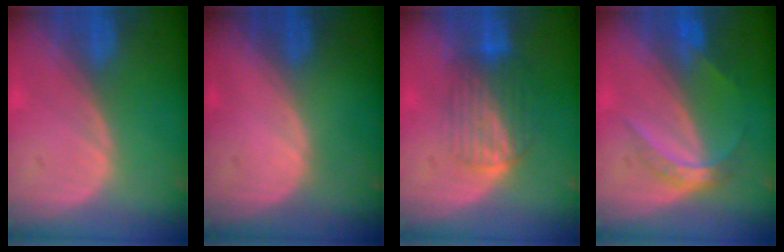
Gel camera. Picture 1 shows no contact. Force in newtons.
{"total": 0.6, "press": 0.1, "slide": 0.6}
{"total": 6.7, "press": 6.1, "slide": 2.8}
{"total": 4.8, "press": 4.3, "slide": 2.2}